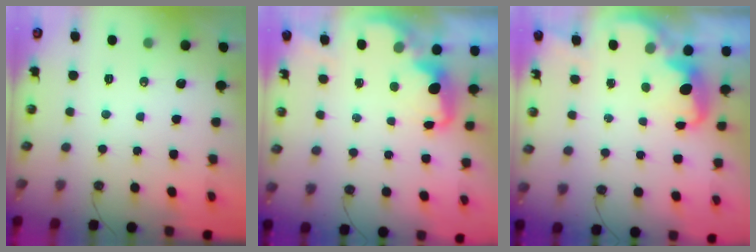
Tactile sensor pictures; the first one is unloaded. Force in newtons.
{"total": 2.1, "press": 2.0, "slide": 0.6}
{"total": 2.9, "press": 2.9, "slide": 0.6}